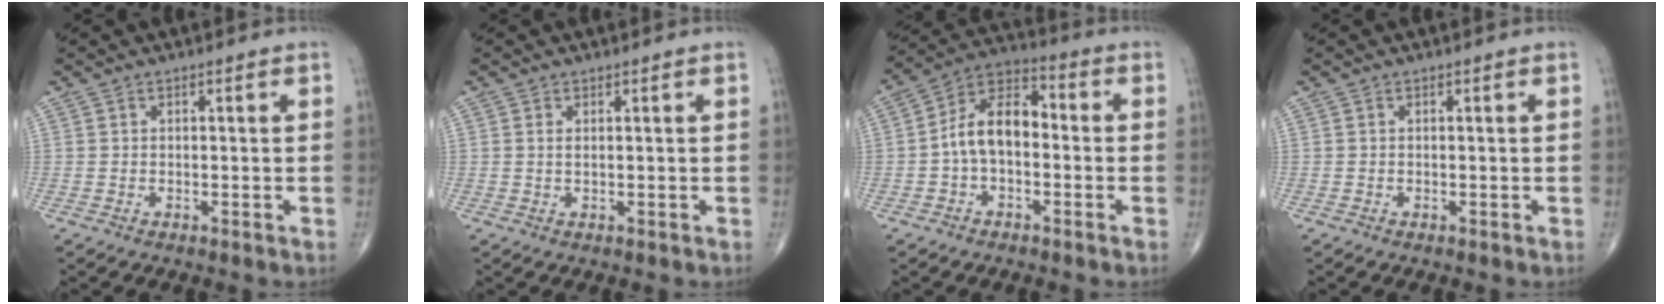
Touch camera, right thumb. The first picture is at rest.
{"total": 0.9, "force": [0.2, 0.3, 0.8], "torque": [-0.017, 0.000, 0.006]}
{"total": 10.5, "force": [-1.1, 6.3, 8.3], "torque": [-0.132, 0.041, -0.033]}
{"total": 0.0}